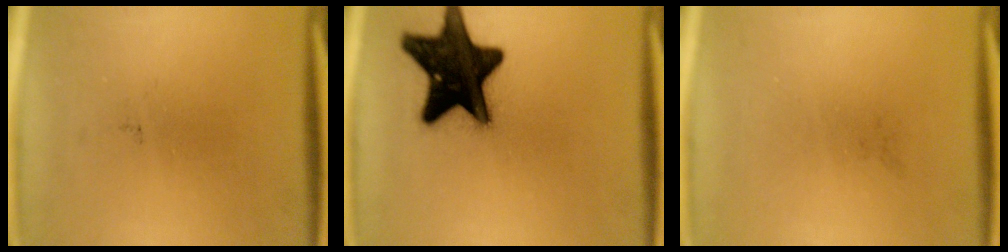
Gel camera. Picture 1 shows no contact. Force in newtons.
{"total": 19.3}
{"total": 0.0}